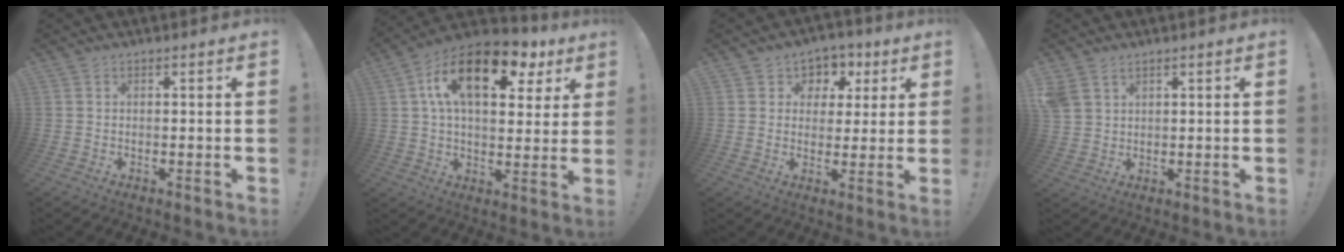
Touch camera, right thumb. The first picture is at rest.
{"total": 18.4, "force": [7.6, 9.2, 14.1], "torque": [-0.223, -0.024, 0.126]}
{"total": 6.0, "force": [1.8, 5.6, 1.2], "torque": [-0.012, -0.010, 0.036]}
{"total": 4.7, "force": [3.0, 3.0, 1.9], "torque": [-0.042, -0.007, 0.063]}